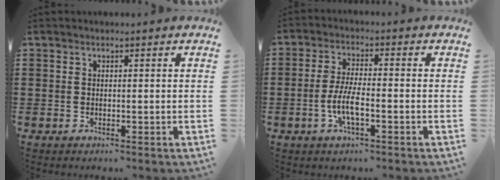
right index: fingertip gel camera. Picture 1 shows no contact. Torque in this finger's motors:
{"motor_torque": [1.60, 0.54, 0.23, 0.10]}